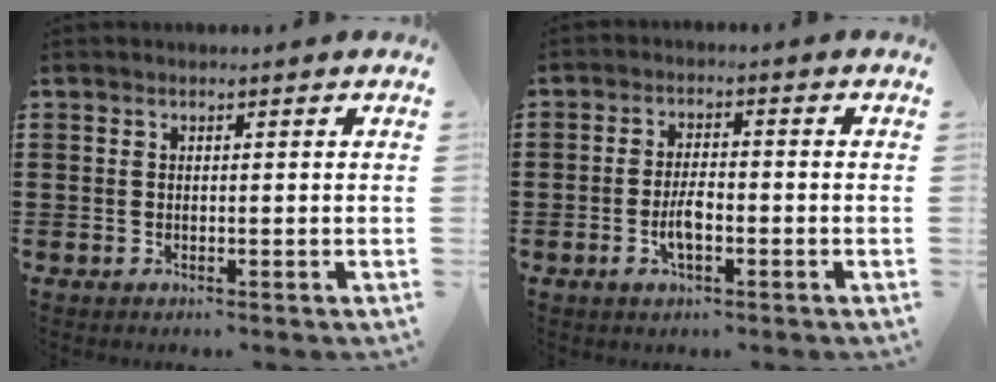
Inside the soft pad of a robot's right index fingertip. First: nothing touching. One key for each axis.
{"total": 4.2, "fx": -1.3, "fy": 1.5, "fz": 3.8, "tx": -0.080, "ty": 0.000, "tz": -0.027}